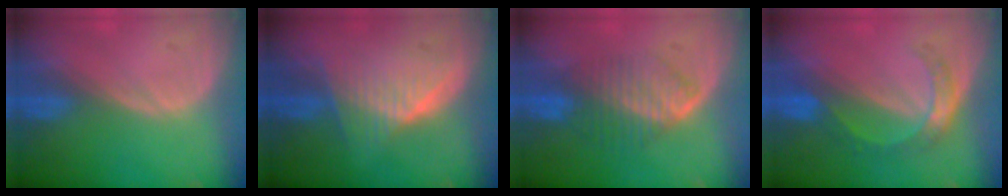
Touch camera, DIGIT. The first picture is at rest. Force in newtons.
{"total": 6.4, "press": 6.2, "slide": 1.6}
{"total": 6.5, "press": 6.2, "slide": 1.8}
{"total": 5.4, "press": 4.7, "slide": 2.5}